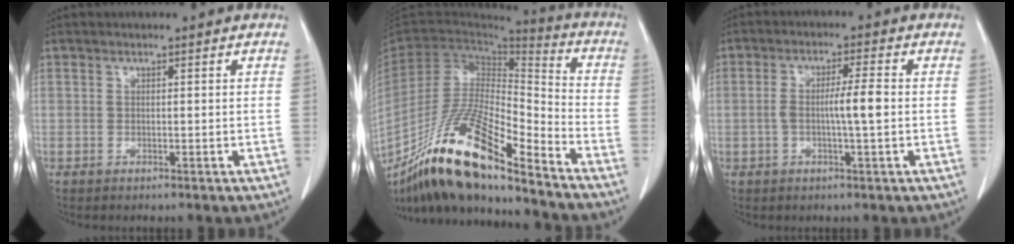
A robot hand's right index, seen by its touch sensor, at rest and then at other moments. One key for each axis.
{"total": 19.4, "fx": -14.8, "fy": 2.7, "fz": 12.3, "tx": -0.240, "ty": -0.016, "tz": -0.275}
{"total": 5.1, "fx": -0.4, "fy": 0.2, "fz": 5.1, "tx": -0.096, "ty": 0.006, "tz": -0.006}